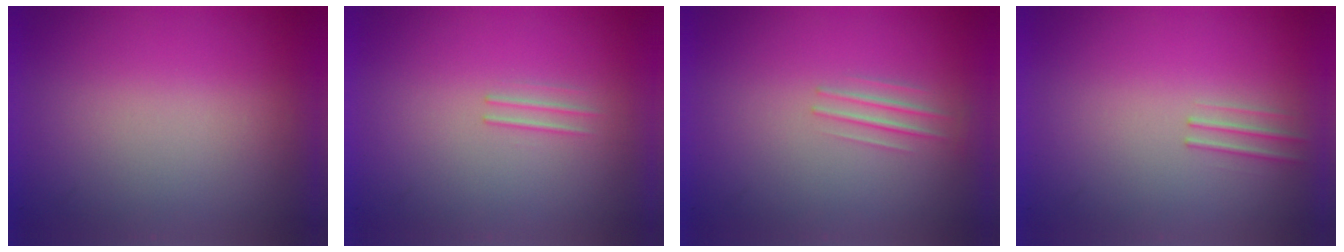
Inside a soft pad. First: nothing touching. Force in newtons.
{"total": 1.1}
{"total": 1.3}
{"total": 1.1}